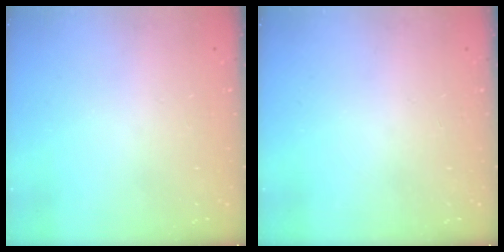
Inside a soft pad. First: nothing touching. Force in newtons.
{"total": 0.0}